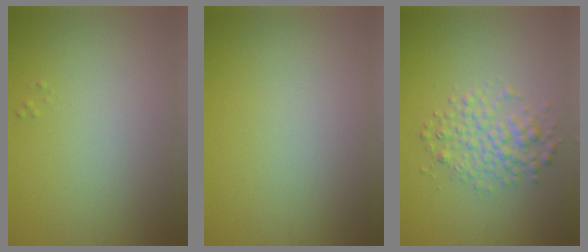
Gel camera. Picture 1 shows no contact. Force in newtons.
{"total": 0.0}
{"total": 3.1, "press": 3.1, "slide": 0.1}